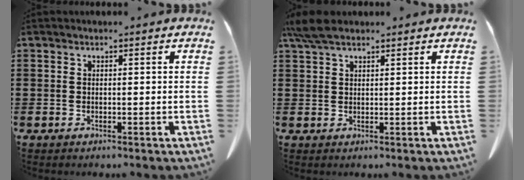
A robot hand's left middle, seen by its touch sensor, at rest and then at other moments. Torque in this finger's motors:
{"motor_torque": [1.34, 0.46, 0.23, 0.07]}